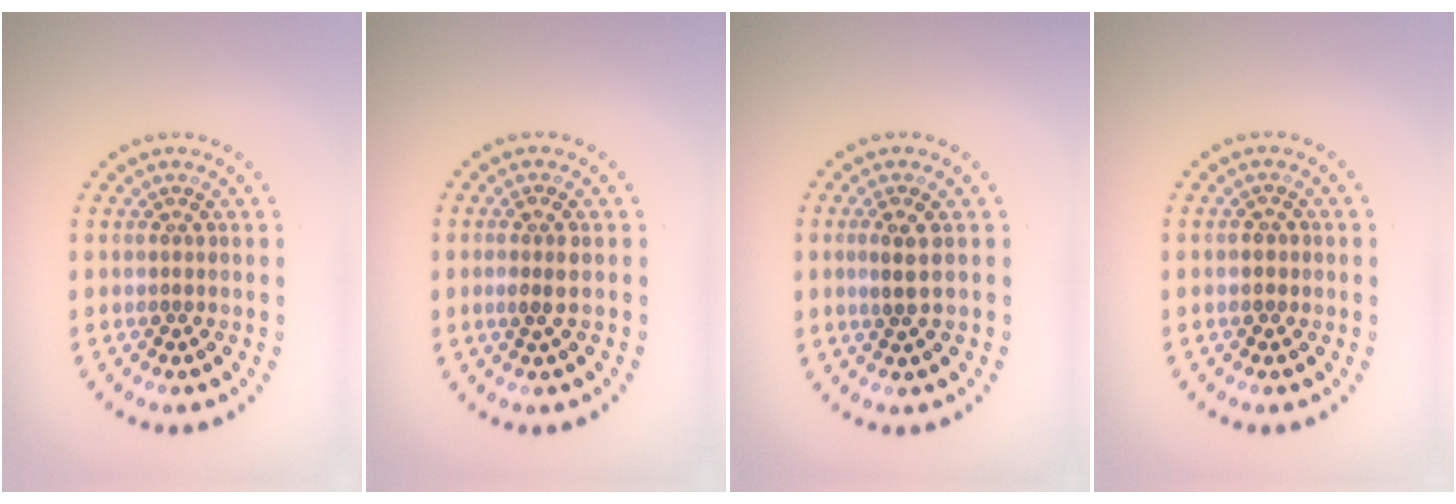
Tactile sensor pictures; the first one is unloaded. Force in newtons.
{"total": 1.4, "press": 1.2, "slide": 0.7}
{"total": 1.9, "press": 1.6, "slide": 1.0}
{"total": 0.6, "press": 0.6, "slide": 0.2}